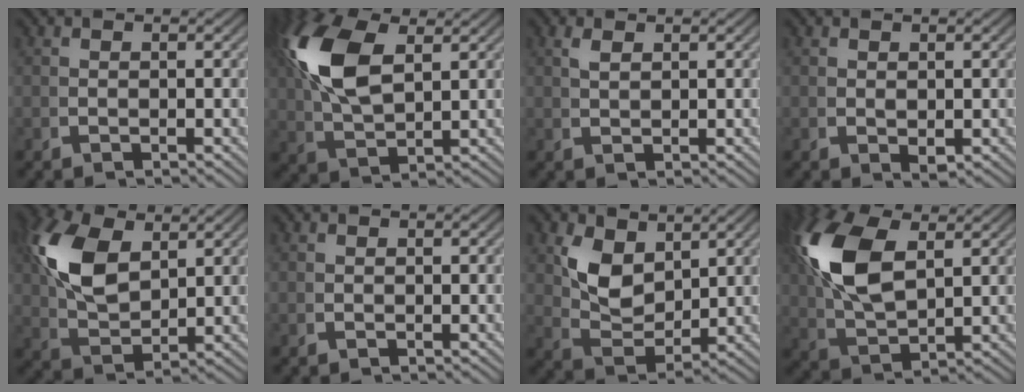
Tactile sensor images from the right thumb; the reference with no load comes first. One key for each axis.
{"total": 8.0, "fx": 2.6, "fy": 4.2, "fz": 6.3, "tx": -0.151, "ty": -0.010, "tz": 0.066}
{"total": 1.3, "fx": 1.2, "fy": -0.2, "fz": 0.5, "tx": -0.006, "ty": 0.004, "tz": 0.030}
{"total": 1.0, "fx": 0.3, "fy": 0.6, "fz": 0.8, "tx": -0.015, "ty": -0.006, "tz": 0.012}
{"total": 7.9, "fx": 2.3, "fy": 4.7, "fz": 5.9, "tx": -0.141, "ty": -0.019, "tz": 0.055}
{"total": 0.0}
{"total": 5.9, "fx": 1.5, "fy": 3.5, "fz": 4.4, "tx": -0.101, "ty": -0.024, "tz": 0.041}
{"total": 9.1, "fx": 2.4, "fy": 5.1, "fz": 7.2, "tx": -0.177, "ty": -0.016, "tz": 0.064}